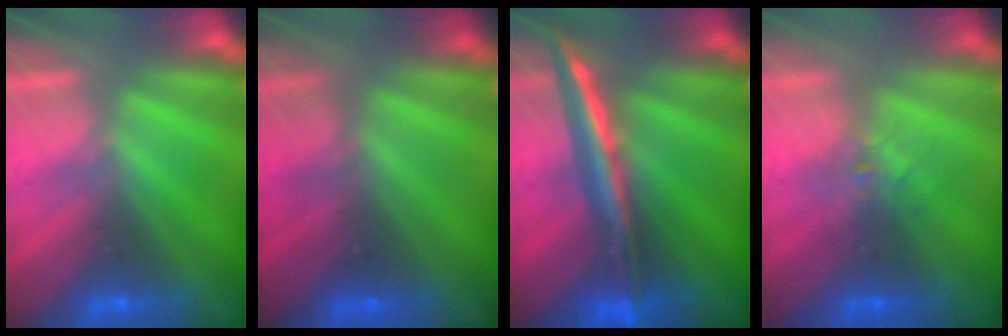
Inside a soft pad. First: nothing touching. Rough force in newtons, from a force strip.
{"total": 2.6}
{"total": 2.9}
{"total": 2.1}